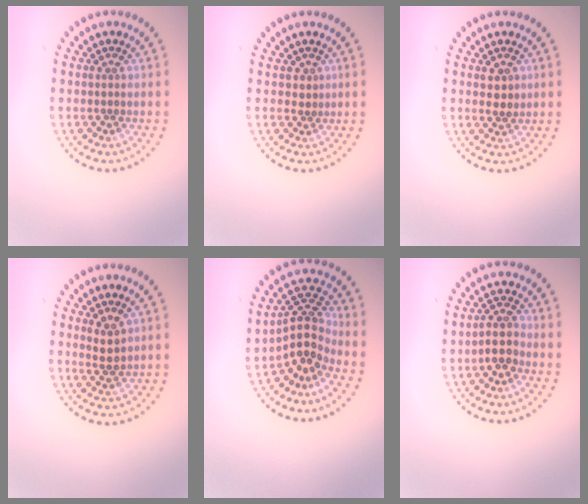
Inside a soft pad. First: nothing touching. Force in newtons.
{"total": 0.8, "press": 0.4, "slide": 0.7}
{"total": 1.8, "press": 1.7, "slide": 0.6}
{"total": 1.7, "press": 1.6, "slide": 0.6}
{"total": 3.7, "press": 2.9, "slide": 2.4}
{"total": 2.5, "press": 2.2, "slide": 1.2}